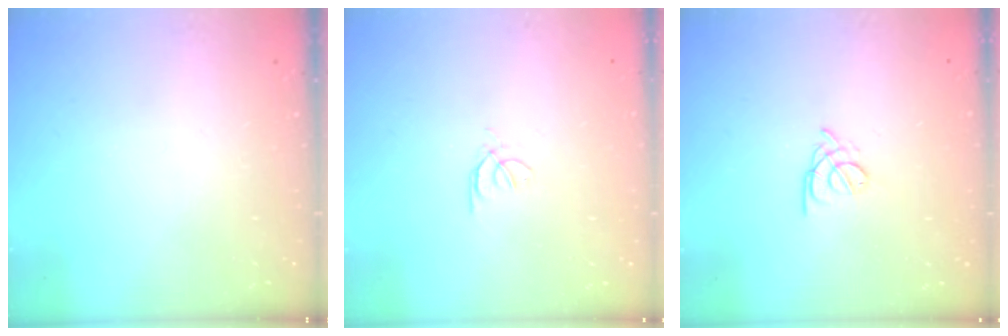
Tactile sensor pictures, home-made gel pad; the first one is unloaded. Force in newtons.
{"total": 0.5, "press": 0.4, "slide": 0.3}
{"total": 2.7, "press": 2.6, "slide": 0.5}